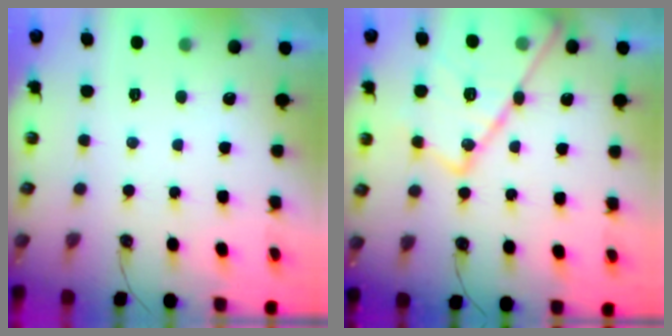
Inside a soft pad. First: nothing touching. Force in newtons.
{"total": 22.0, "press": 21.9, "slide": 1.9}